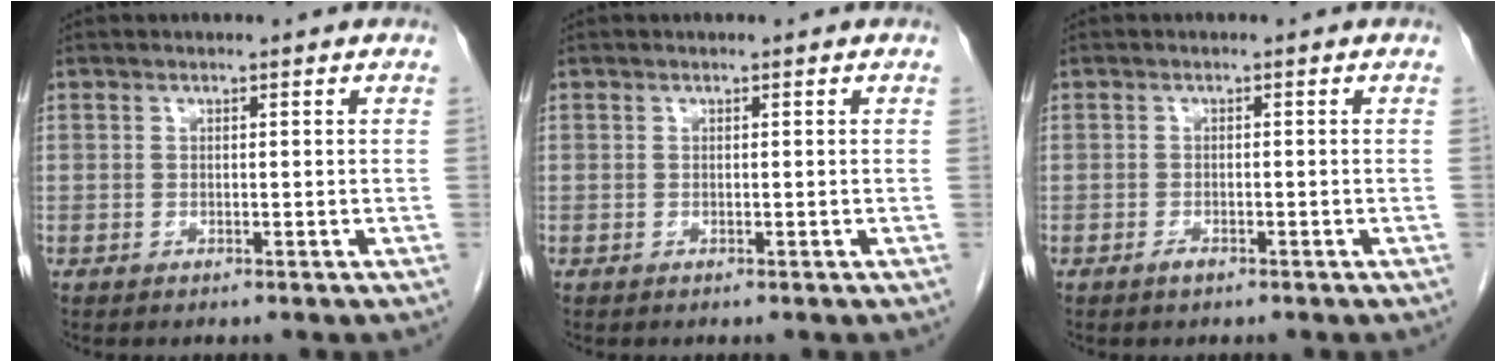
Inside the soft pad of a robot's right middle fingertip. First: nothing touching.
{"total": 0.0}
{"total": 0.9, "force": [-0.7, 0.3, 0.5], "torque": [-0.011, 0.001, -0.010]}